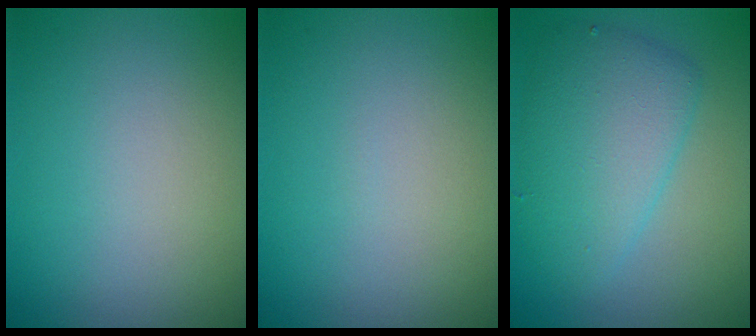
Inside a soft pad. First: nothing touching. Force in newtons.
{"total": 0.0}
{"total": 4.8, "press": 4.8, "slide": 0.0}